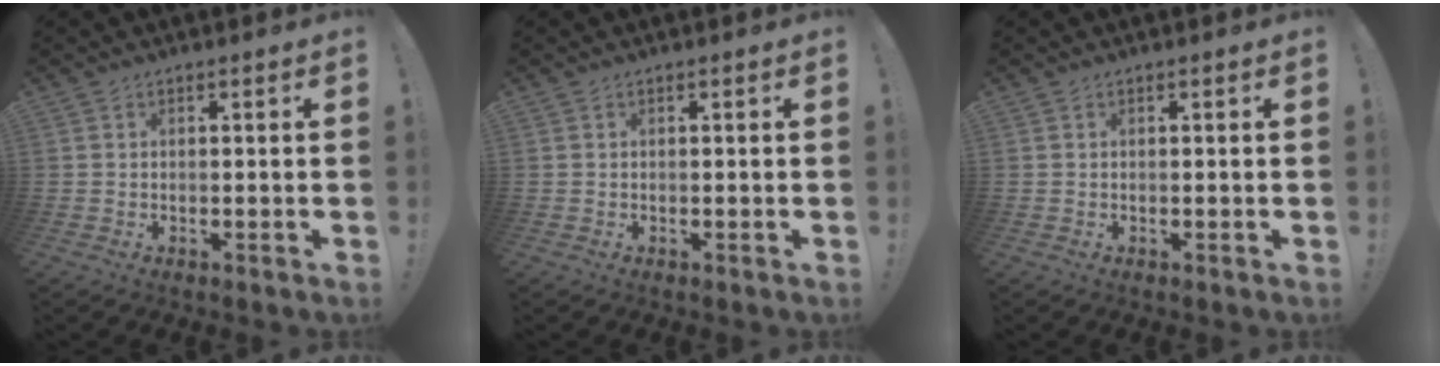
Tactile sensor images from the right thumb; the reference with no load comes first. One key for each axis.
{"total": 0.0}
{"total": 0.0}